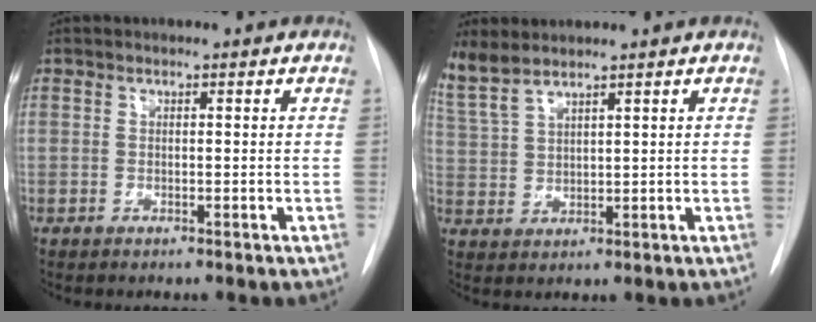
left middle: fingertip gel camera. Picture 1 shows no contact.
{"total": 7.3, "force": [6.5, 1.2, 3.2], "torque": [-0.089, 0.009, 0.148]}